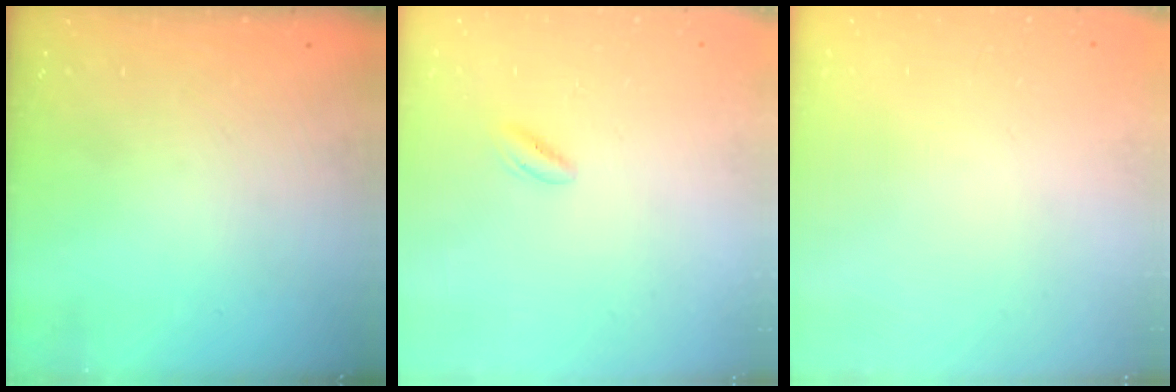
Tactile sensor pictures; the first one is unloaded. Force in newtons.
{"total": 1.0, "press": 0.9, "slide": 0.5}
{"total": 2.0, "press": 2.0, "slide": 0.1}